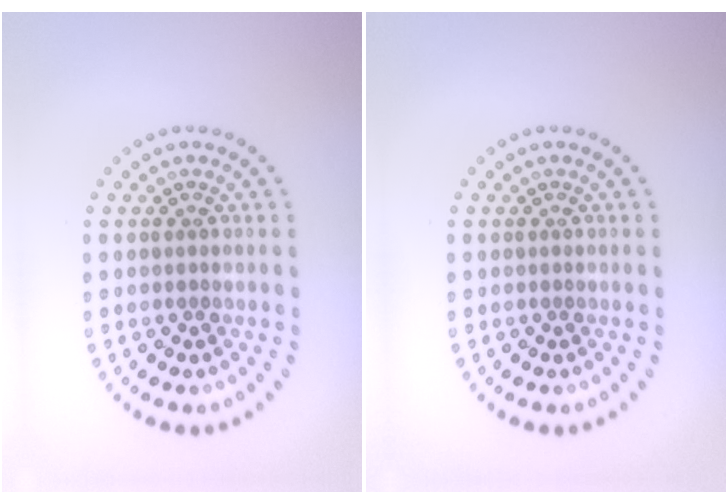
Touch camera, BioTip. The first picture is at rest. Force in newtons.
{"total": 0.0}